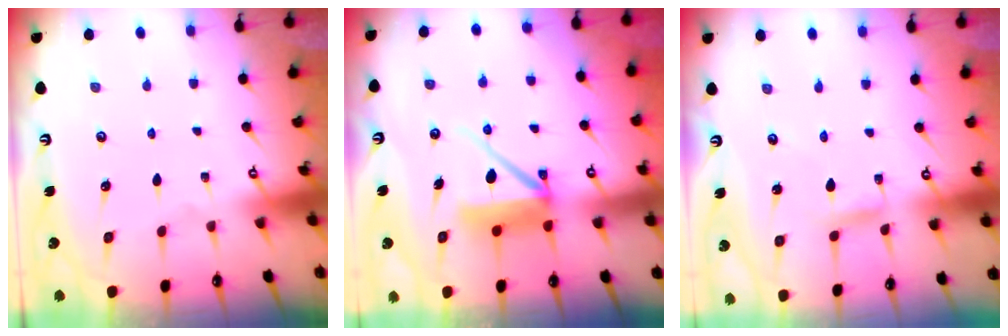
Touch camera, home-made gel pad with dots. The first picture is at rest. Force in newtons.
{"total": 9.2, "press": 9.1, "slide": 1.1}
{"total": 2.9, "press": 2.9, "slide": 0.0}